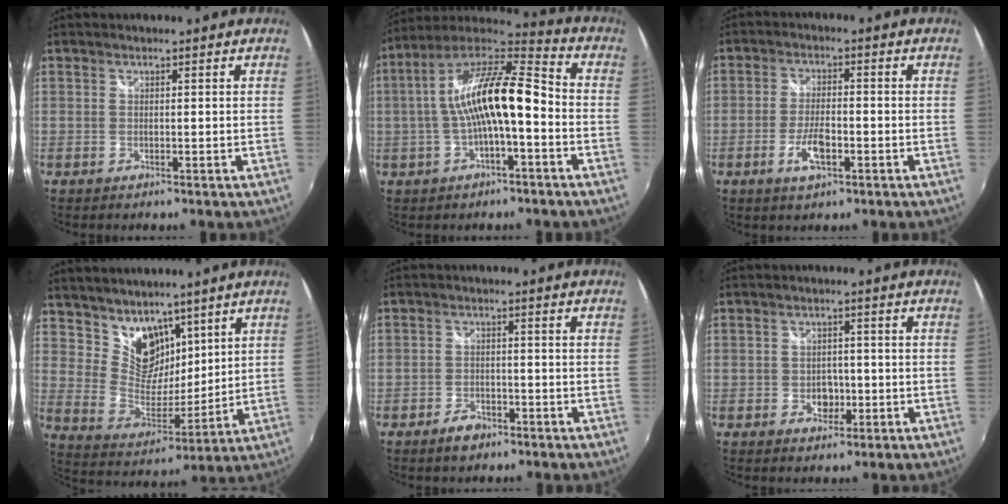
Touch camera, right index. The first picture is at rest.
{"total": 15.1, "force": [-1.8, 4.0, 14.5], "torque": [-0.266, 0.022, -0.034]}
{"total": 5.9, "force": [-2.5, 2.1, 4.9], "torque": [-0.105, -0.003, -0.045]}
{"total": 11.6, "force": [8.1, 7.1, 4.1], "torque": [-0.071, 0.001, 0.162]}
{"total": 4.0, "force": [-2.9, 2.3, 1.6], "torque": [-0.042, 0.004, -0.047]}
{"total": 3.5, "force": [-1.0, 2.9, 1.7], "torque": [-0.030, 0.004, -0.012]}